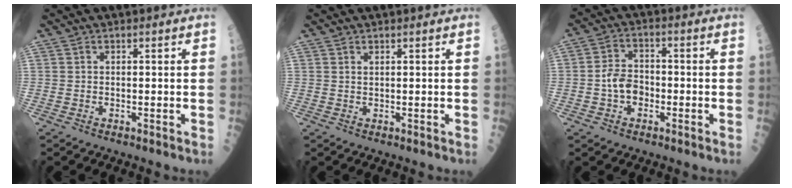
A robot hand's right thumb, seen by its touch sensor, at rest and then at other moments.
{"total": 0.5, "force": [0.4, 0.1, 0.3], "torque": [-0.005, -0.004, 0.009]}
{"total": 6.0, "force": [-1.4, 4.3, 3.9], "torque": [-0.047, 0.022, -0.030]}